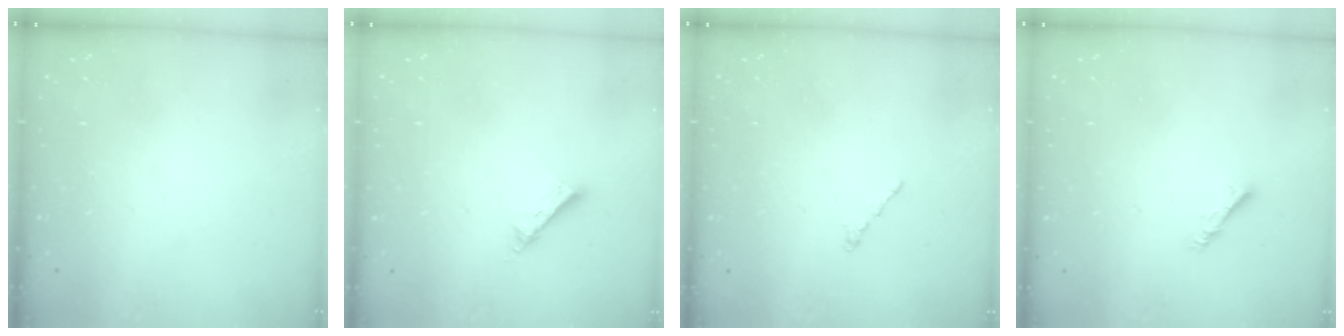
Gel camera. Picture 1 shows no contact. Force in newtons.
{"total": 4.3, "press": 4.3, "slide": 0.3}
{"total": 0.0}
{"total": 3.0, "press": 2.9, "slide": 0.6}